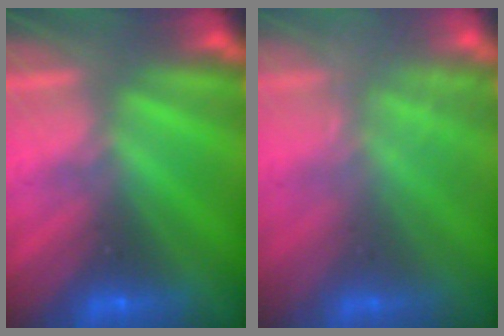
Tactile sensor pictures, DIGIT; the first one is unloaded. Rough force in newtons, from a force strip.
{"total": 2.0}